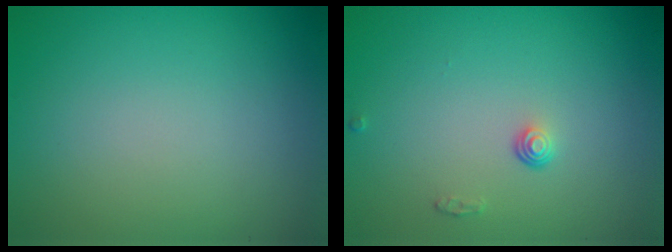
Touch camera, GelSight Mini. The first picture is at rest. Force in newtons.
{"total": 1.0, "press": 0.7, "slide": 0.8}